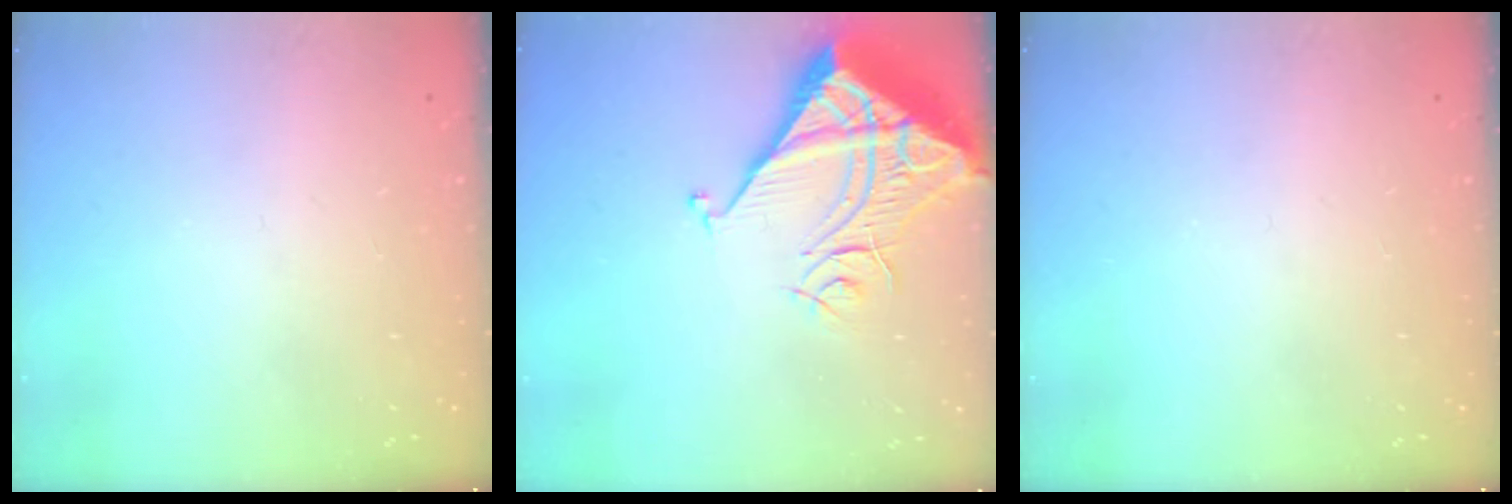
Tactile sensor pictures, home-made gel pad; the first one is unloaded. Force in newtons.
{"total": 10.3, "press": 10.3, "slide": 1.3}
{"total": 0.0}